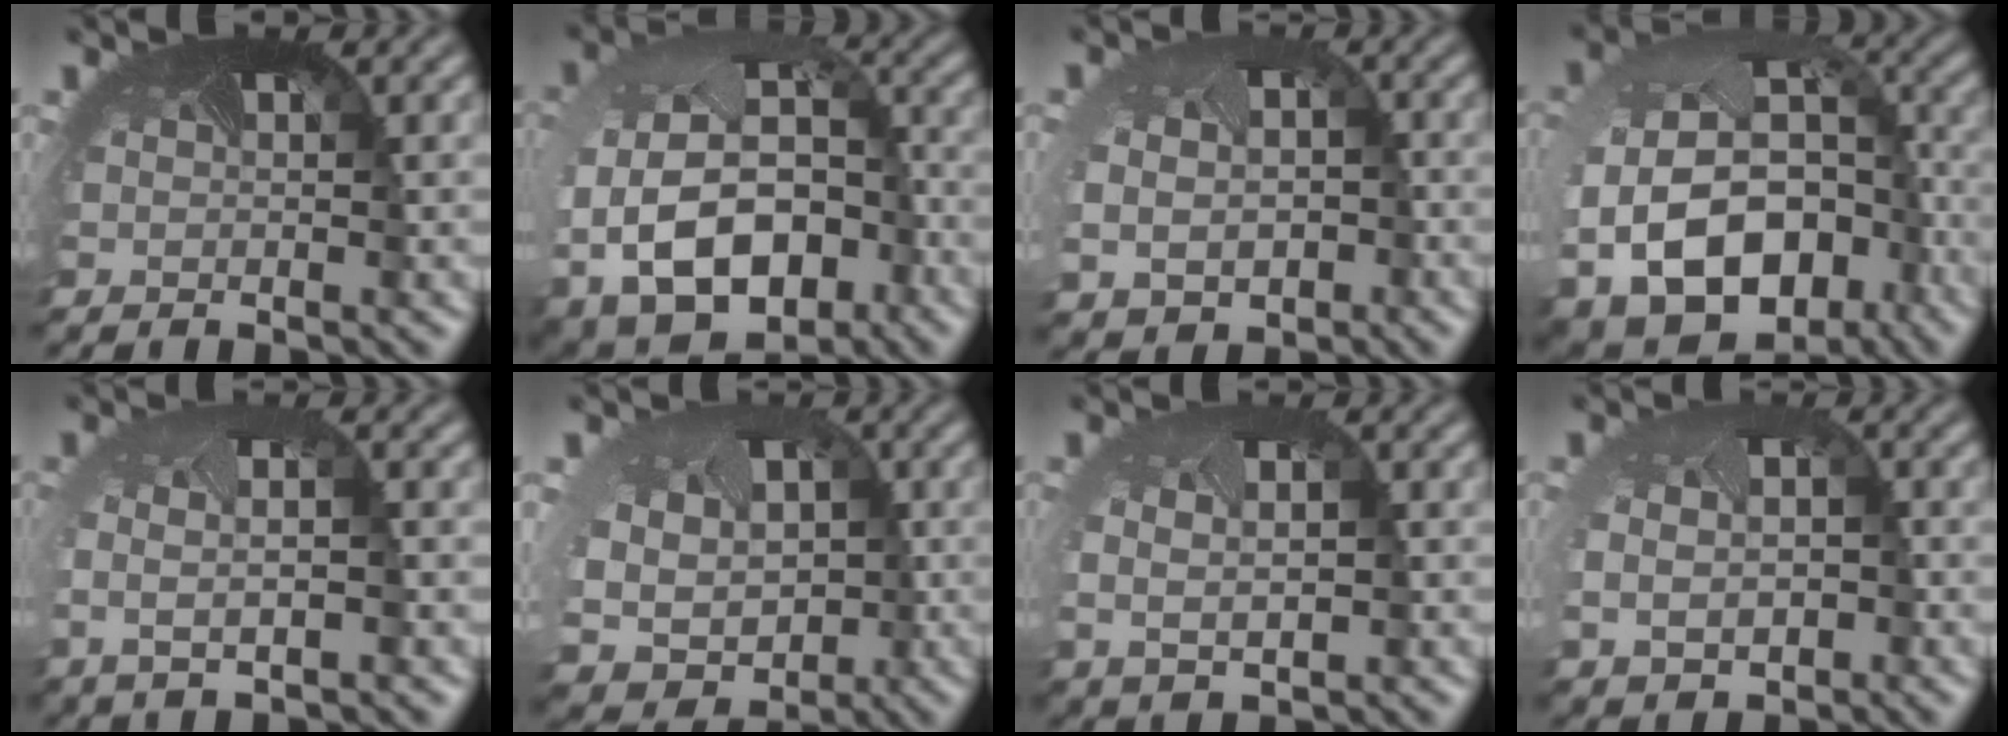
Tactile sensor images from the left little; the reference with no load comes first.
{"total": 13.5, "force": [-4.5, 9.5, 8.4], "torque": [-0.176, -0.046, -0.042]}
{"total": 6.3, "force": [-1.7, 5.0, 3.5], "torque": [-0.064, -0.036, -0.024]}
{"total": 16.1, "force": [-5.3, 11.5, 9.9], "torque": [-0.203, -0.047, -0.058]}
{"total": 2.8, "force": [-0.4, 1.1, 2.5], "torque": [-0.057, -0.004, 0.007]}
{"total": 9.6, "force": [-1.1, 8.2, 5.0], "torque": [-0.101, -0.039, -0.010]}
{"total": 3.4, "force": [-0.2, 2.3, 2.4], "torque": [-0.043, -0.005, 0.008]}
{"total": 5.2, "force": [-1.0, 4.0, 3.2], "torque": [-0.061, -0.022, -0.009]}